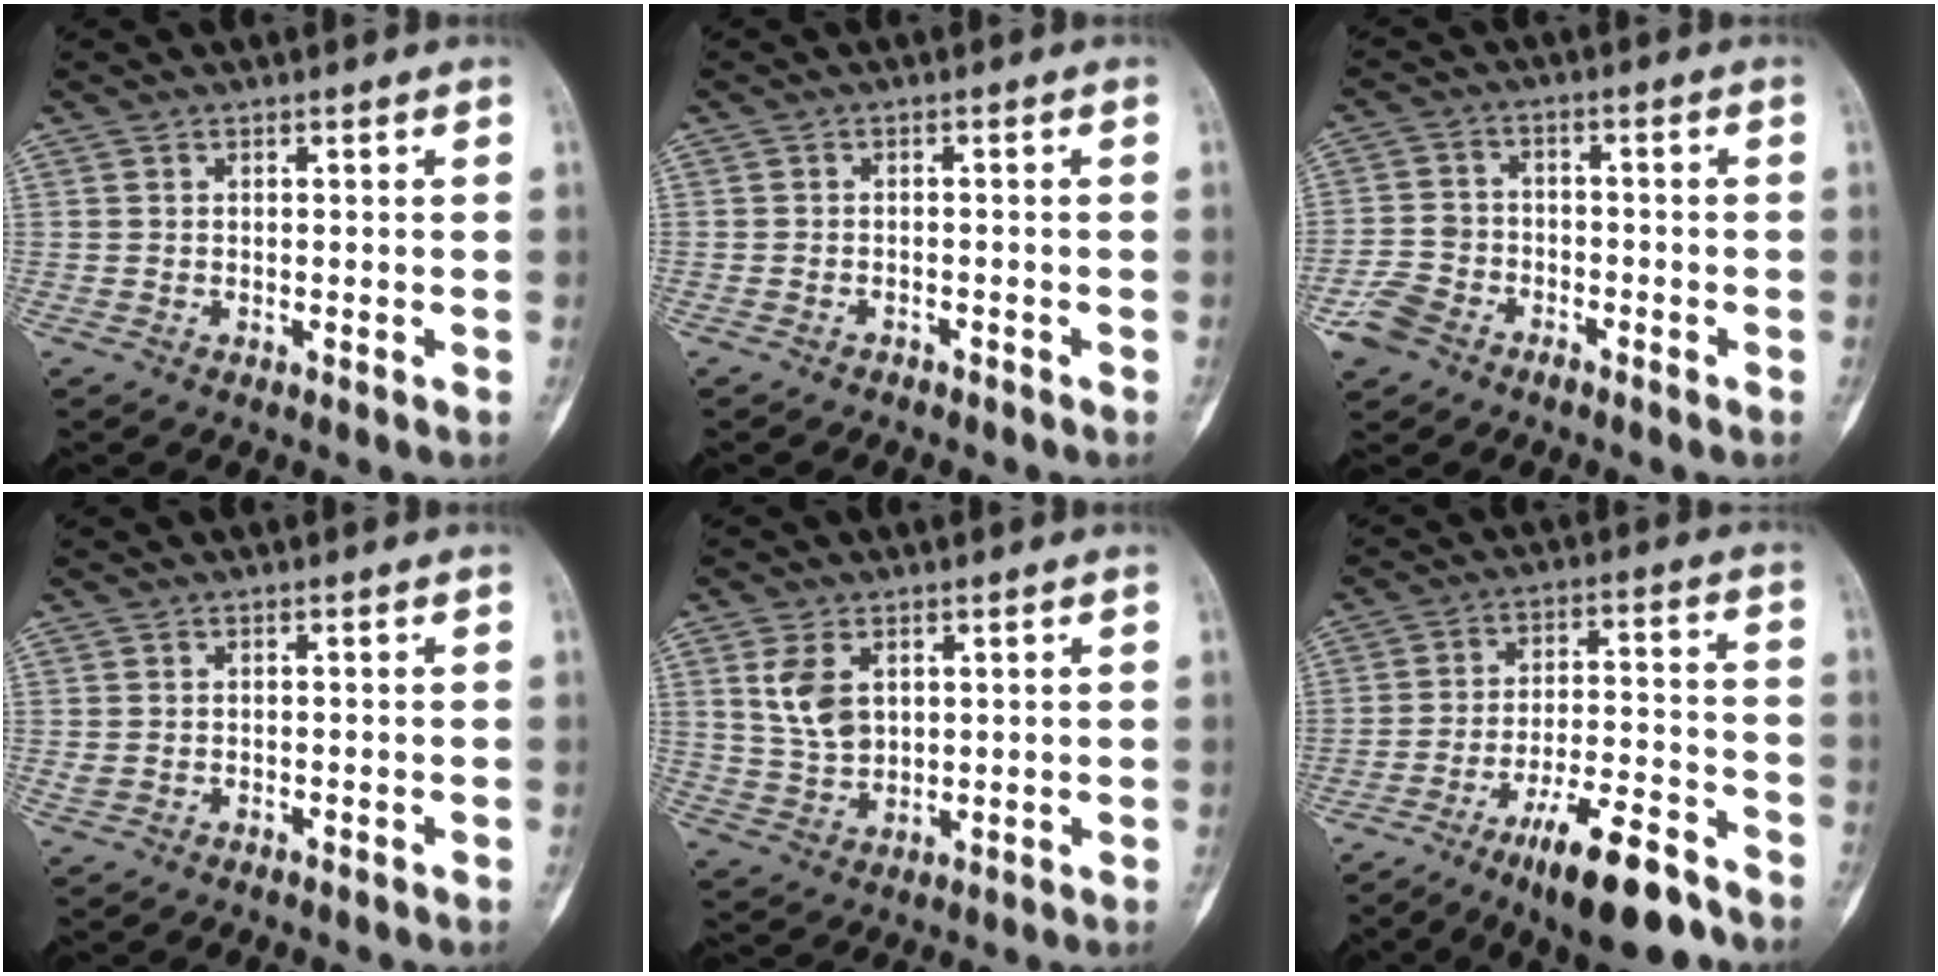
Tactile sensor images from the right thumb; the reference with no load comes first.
{"total": 2.1, "force": [-1.8, 1.0, 0.4], "torque": [-0.012, 0.010, -0.023]}
{"total": 7.2, "force": [-4.3, 5.0, 2.9], "torque": [-0.054, 0.023, -0.085]}
{"total": 1.0, "force": [-0.4, 0.7, 0.6], "torque": [-0.023, 0.008, -0.004]}
{"total": 7.0, "force": [2.4, 4.5, 4.9], "torque": [-0.085, -0.007, 0.057]}
{"total": 14.8, "force": [-10.0, 4.0, 10.2], "torque": [-0.159, 0.072, -0.161]}